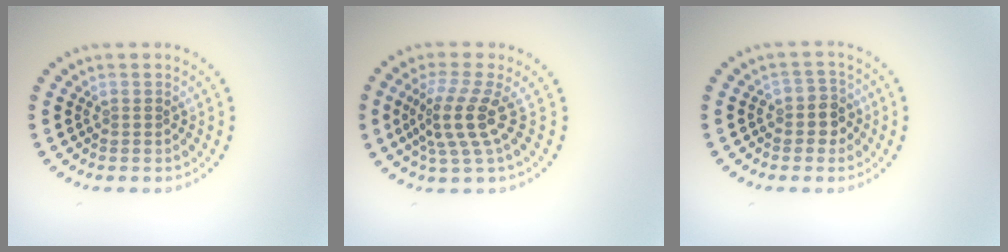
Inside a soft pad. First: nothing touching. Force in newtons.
{"total": 3.9, "press": 2.8, "slide": 2.7}
{"total": 2.1, "press": 1.9, "slide": 0.9}